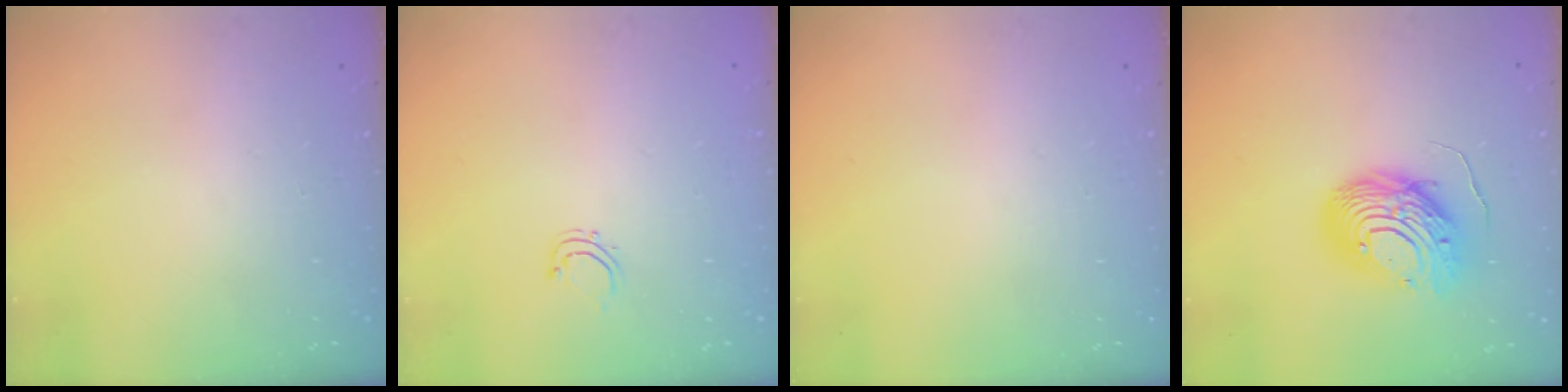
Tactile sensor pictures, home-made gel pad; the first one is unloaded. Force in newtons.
{"total": 2.8, "press": 2.8, "slide": 0.5}
{"total": 0.0}
{"total": 16.1, "press": 16.0, "slide": 1.3}